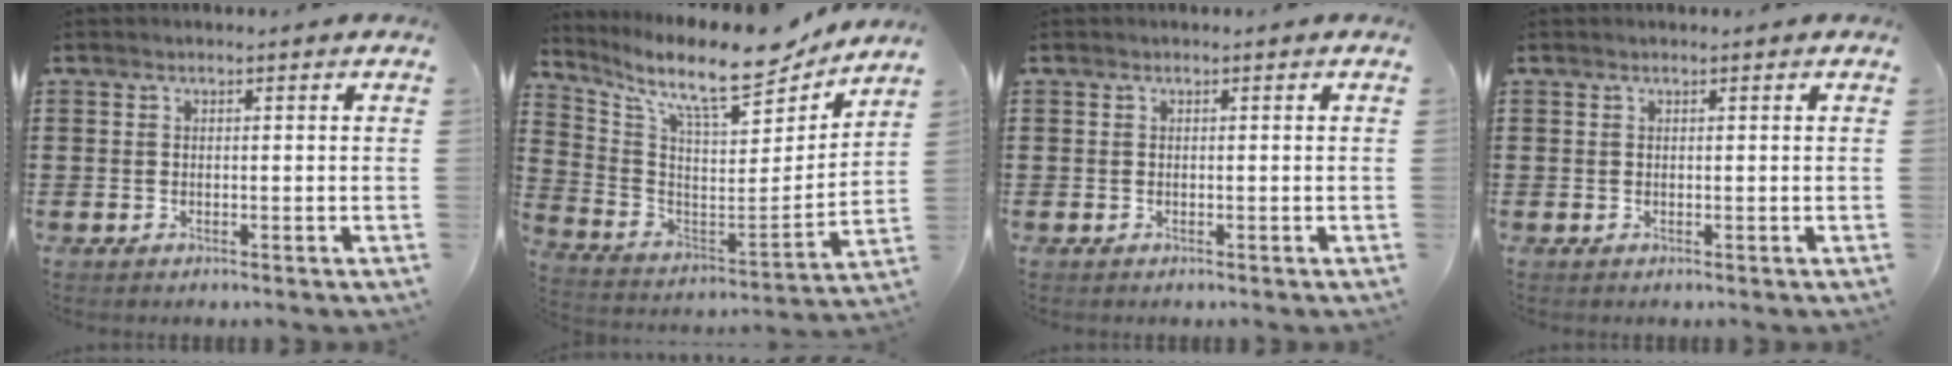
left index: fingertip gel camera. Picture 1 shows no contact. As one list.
[{"total": 11.5, "force": [9.6, 1.8, 6.2], "torque": [-0.145, -0.070, 0.158]}, {"total": 0.0}, {"total": 0.0}]